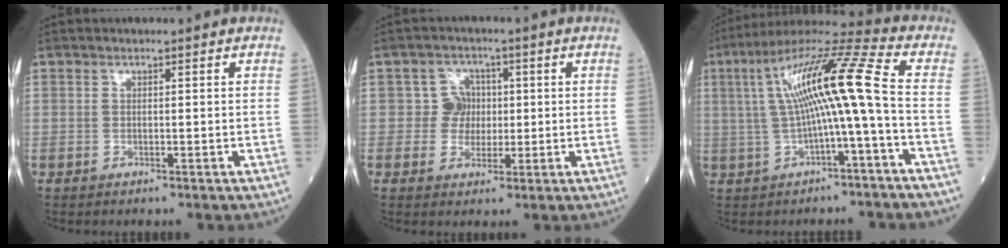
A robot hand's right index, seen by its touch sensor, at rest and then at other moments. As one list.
[{"total": 3.9, "force": [0.3, 3.9, 0.6], "torque": [0.003, 0.012, 0.007]}, {"total": 13.5, "force": [0.2, -0.1, 13.5], "torque": [-0.241, 0.037, 0.001]}]